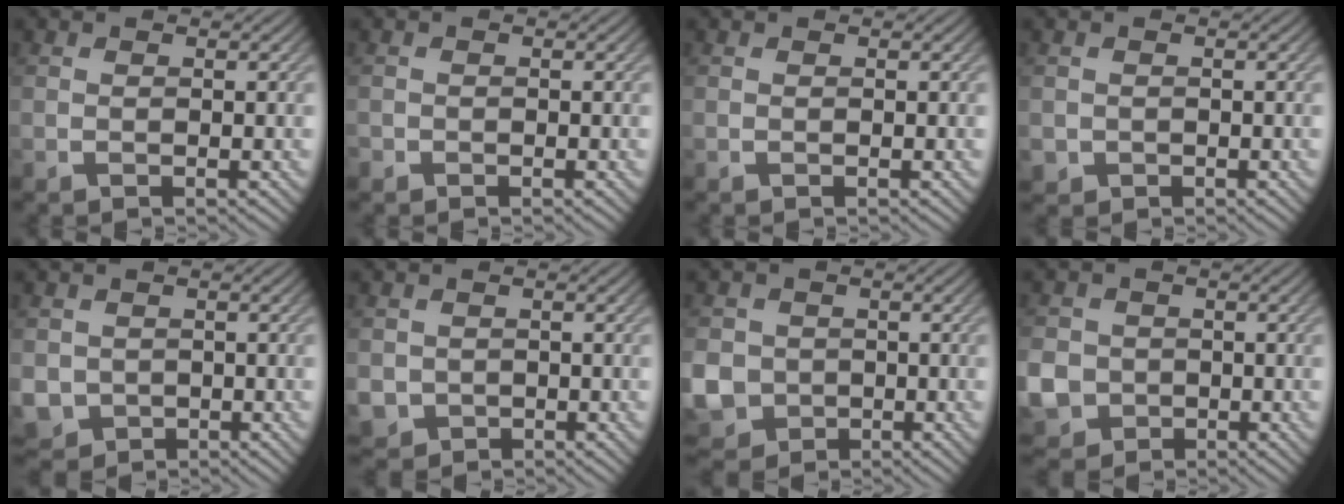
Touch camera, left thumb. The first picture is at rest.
{"total": 0.7, "force": [-0.5, 0.5, 0.0], "torque": [-0.001, -0.004, -0.011]}
{"total": 0.0}
{"total": 1.3, "force": [-0.4, 1.3, 0.1], "torque": [-0.001, -0.010, -0.009]}
{"total": 3.6, "force": [-0.5, 3.4, 1.1], "torque": [-0.044, -0.023, -0.011]}
{"total": 2.9, "force": [-0.5, 2.7, 0.7], "torque": [-0.030, -0.020, -0.010]}
{"total": 7.6, "force": [-1.4, 6.9, 2.8], "torque": [-0.102, -0.030, -0.045]}
{"total": 6.9, "force": [-1.6, 6.2, 2.4], "torque": [-0.090, -0.023, -0.050]}